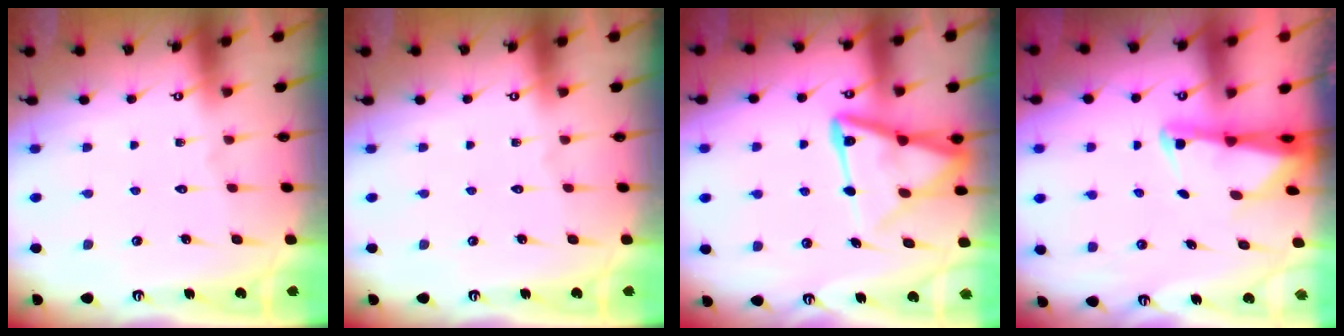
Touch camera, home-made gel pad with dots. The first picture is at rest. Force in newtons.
{"total": 0.0}
{"total": 14.4, "press": 14.3, "slide": 1.5}
{"total": 2.6, "press": 2.6, "slide": 0.5}